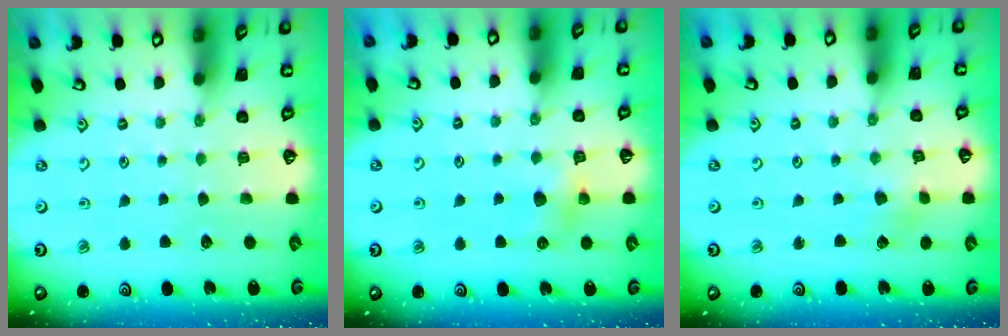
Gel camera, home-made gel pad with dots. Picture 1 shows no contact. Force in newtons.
{"total": 5.4, "press": 5.3, "slide": 0.6}
{"total": 2.5, "press": 2.5, "slide": 0.5}